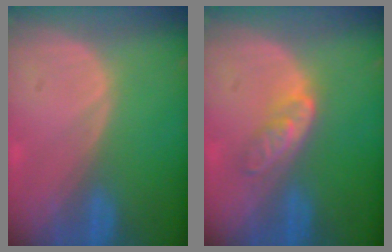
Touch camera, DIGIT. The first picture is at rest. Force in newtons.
{"total": 4.7, "press": 3.9, "slide": 2.5}